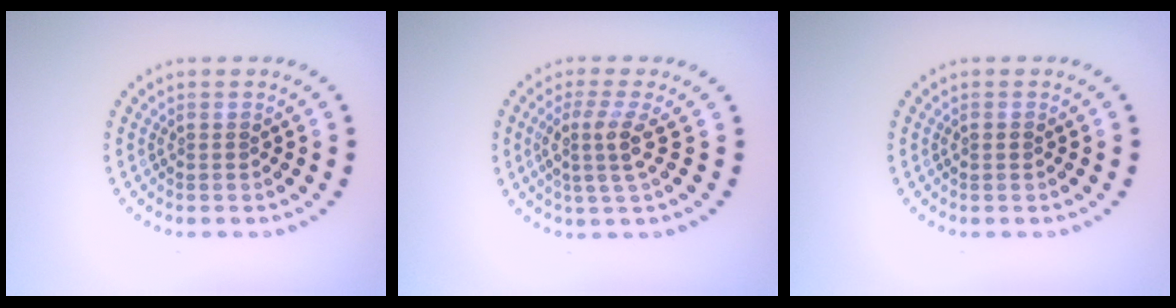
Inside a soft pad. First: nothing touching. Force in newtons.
{"total": 3.0, "press": 2.3, "slide": 1.9}
{"total": 0.7, "press": 0.7, "slide": 0.1}